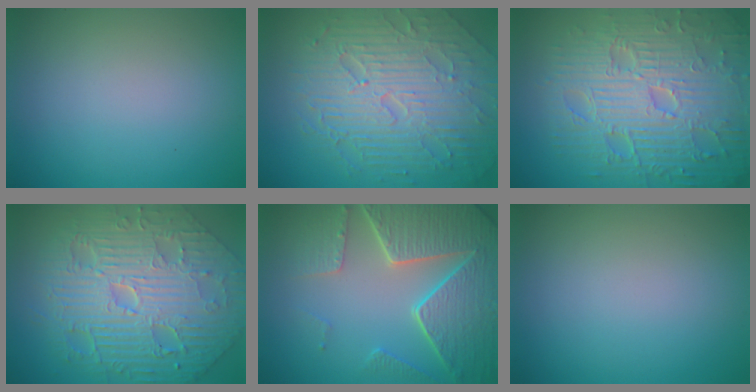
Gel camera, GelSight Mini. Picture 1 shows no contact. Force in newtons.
{"total": 9.8, "press": 6.5, "slide": 7.3}
{"total": 11.3, "press": 7.4, "slide": 8.6}
{"total": 11.8, "press": 7.8, "slide": 8.8}
{"total": 8.1, "press": 6.1, "slide": 5.3}
{"total": 0.0}